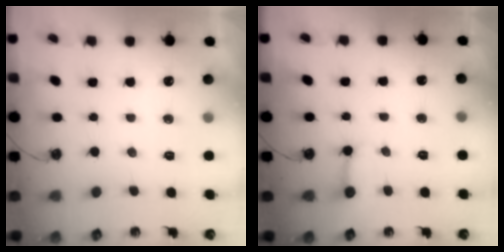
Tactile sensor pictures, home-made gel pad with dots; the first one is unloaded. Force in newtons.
{"total": 2.9, "press": 2.9, "slide": 0.4}